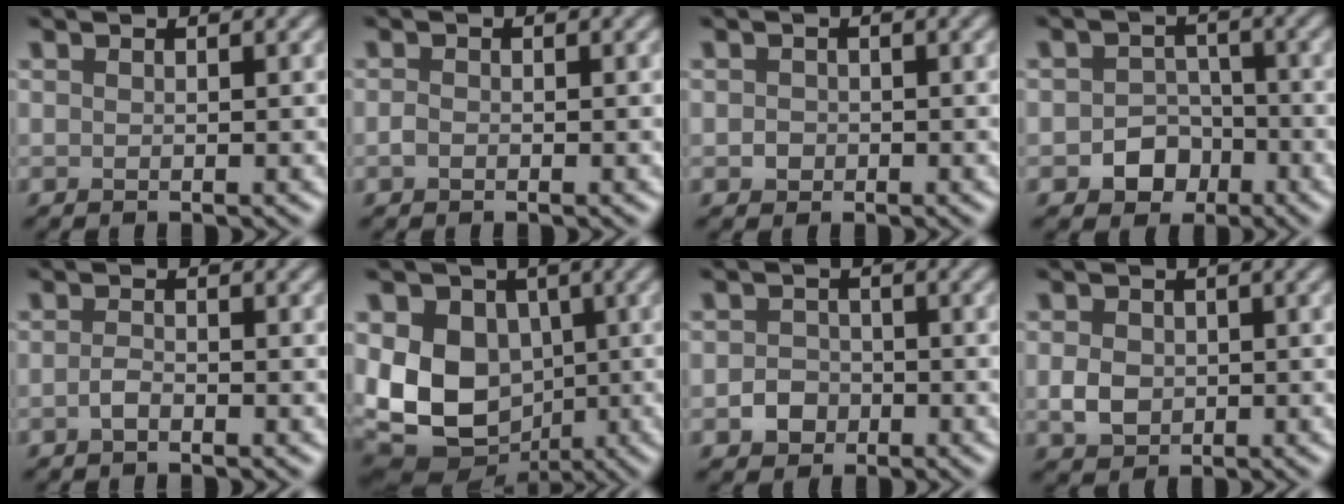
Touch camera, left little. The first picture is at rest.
{"total": 0.8, "force": [-0.4, 0.6, 0.4], "torque": [-0.009, -0.002, -0.009]}
{"total": 1.0, "force": [-0.3, 0.9, 0.3], "torque": [-0.001, -0.004, -0.008]}
{"total": 3.3, "force": [-1.5, 2.7, 1.3], "torque": [-0.007, 0.002, -0.024]}
{"total": 1.0, "force": [-0.6, 0.4, 0.7], "torque": [-0.018, 0.001, -0.014]}
{"total": 12.0, "force": [-0.3, 9.2, 7.7], "torque": [-0.124, -0.004, -0.016]}
{"total": 2.2, "force": [-0.9, 1.8, 0.8], "torque": [-0.005, 0.001, -0.022]}
{"total": 2.5, "force": [-0.2, 2.1, 1.3], "torque": [-0.027, -0.003, -0.007]}